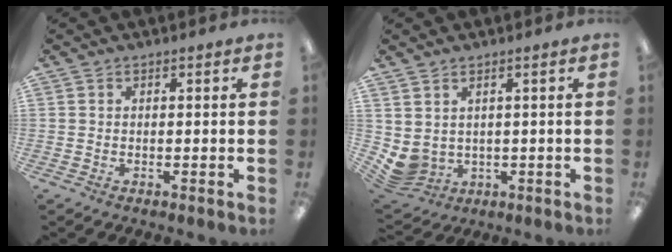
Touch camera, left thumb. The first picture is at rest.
{"total": 3.7, "force": [1.1, 3.2, 1.5], "torque": [-0.055, -0.015, 0.020]}